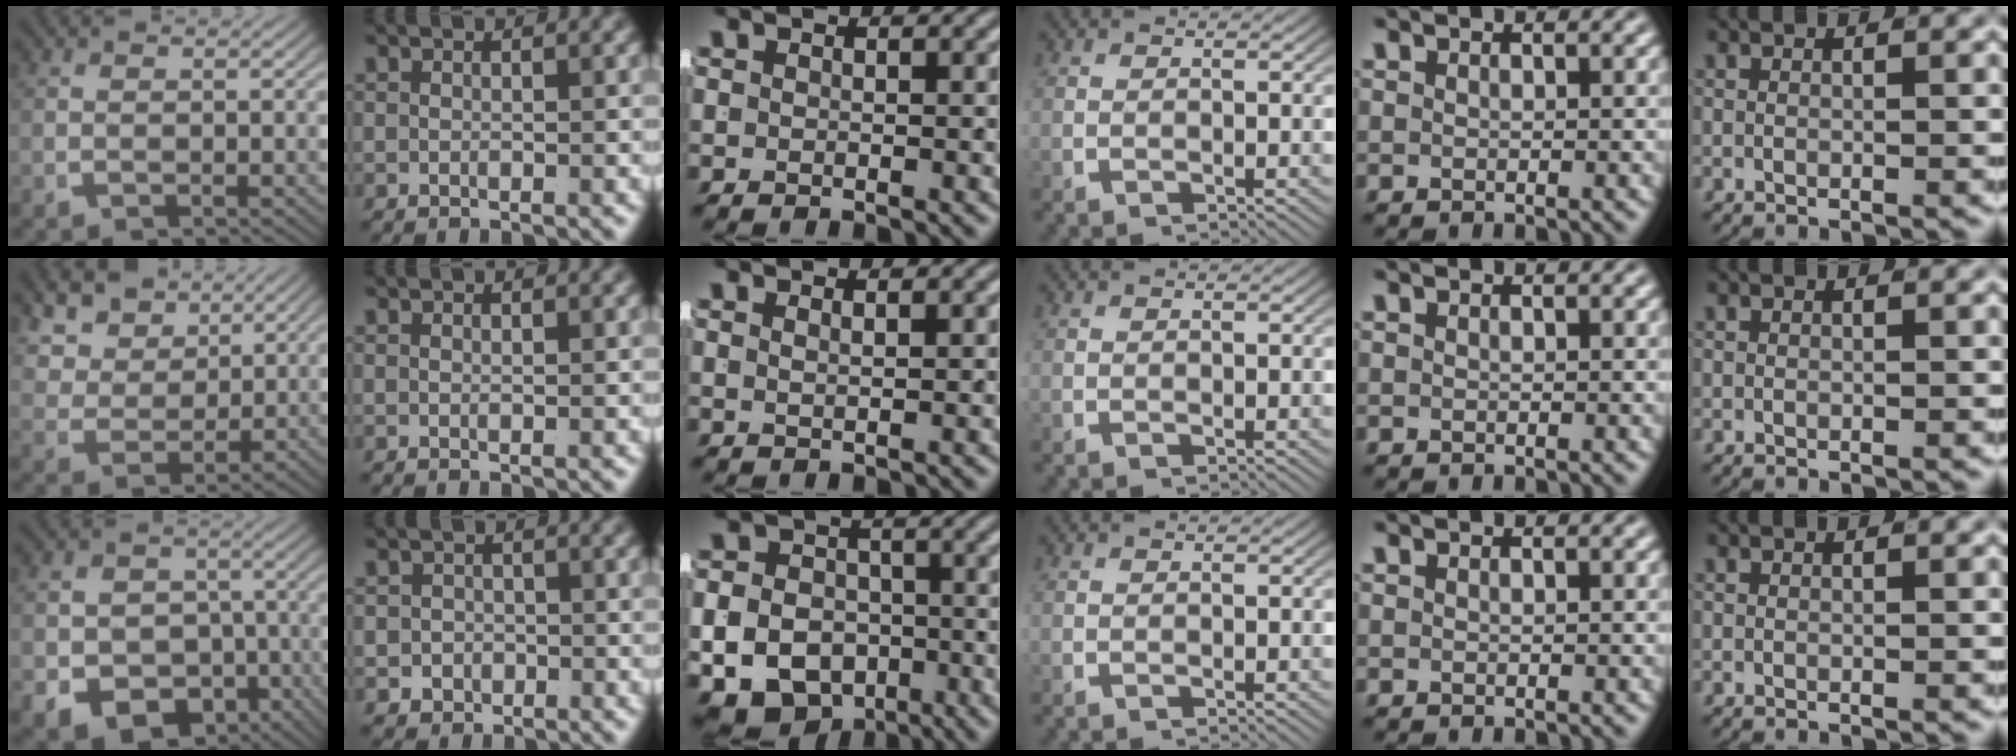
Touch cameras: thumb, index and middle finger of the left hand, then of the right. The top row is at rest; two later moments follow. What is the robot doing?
{"motion": "lift_and_place", "object": "shirt"}